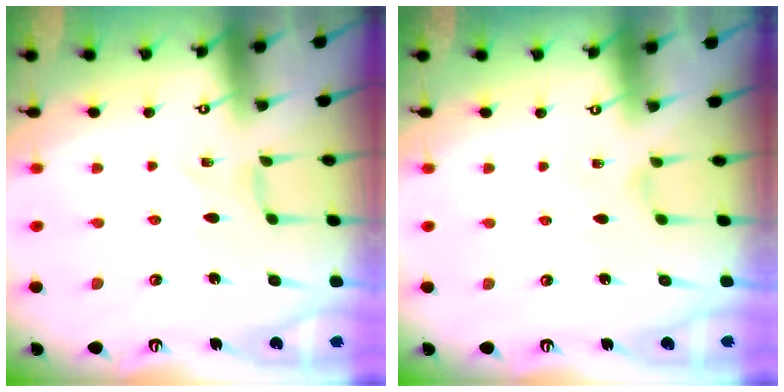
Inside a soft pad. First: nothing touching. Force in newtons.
{"total": 0.0}